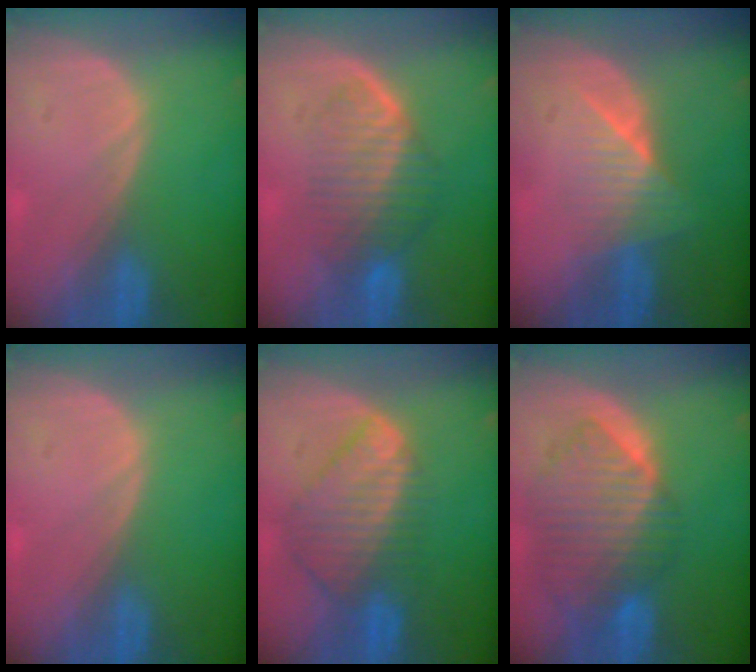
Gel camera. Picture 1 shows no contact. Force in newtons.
{"total": 6.8, "press": 6.5, "slide": 1.8}
{"total": 6.2, "press": 5.4, "slide": 3.0}
{"total": 0.0}
{"total": 9.0, "press": 7.8, "slide": 4.6}
{"total": 10.2, "press": 8.9, "slide": 5.1}